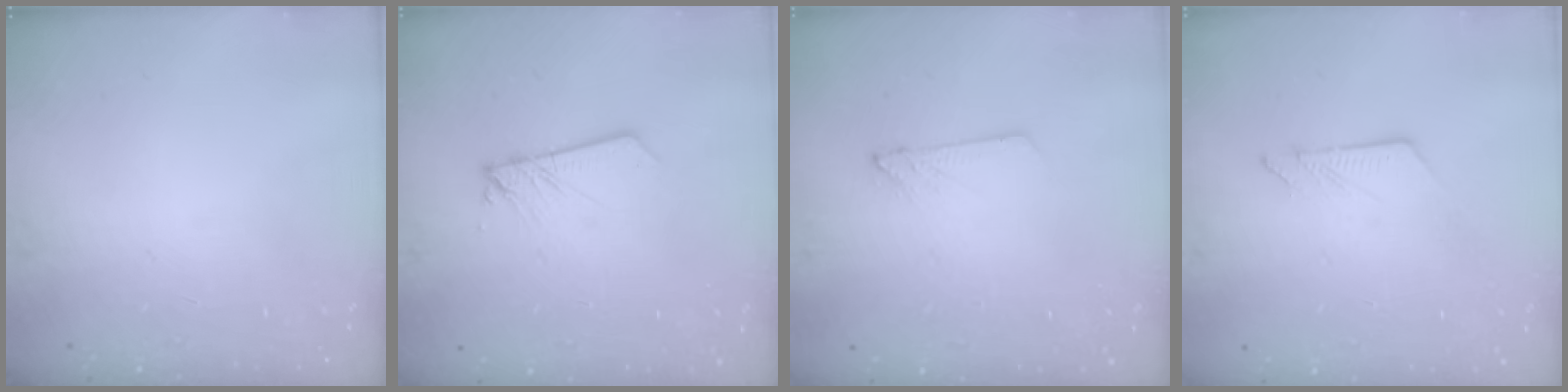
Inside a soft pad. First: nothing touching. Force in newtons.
{"total": 3.0, "press": 3.0, "slide": 0.4}
{"total": 2.4, "press": 2.4, "slide": 0.2}
{"total": 7.0, "press": 7.0, "slide": 0.1}